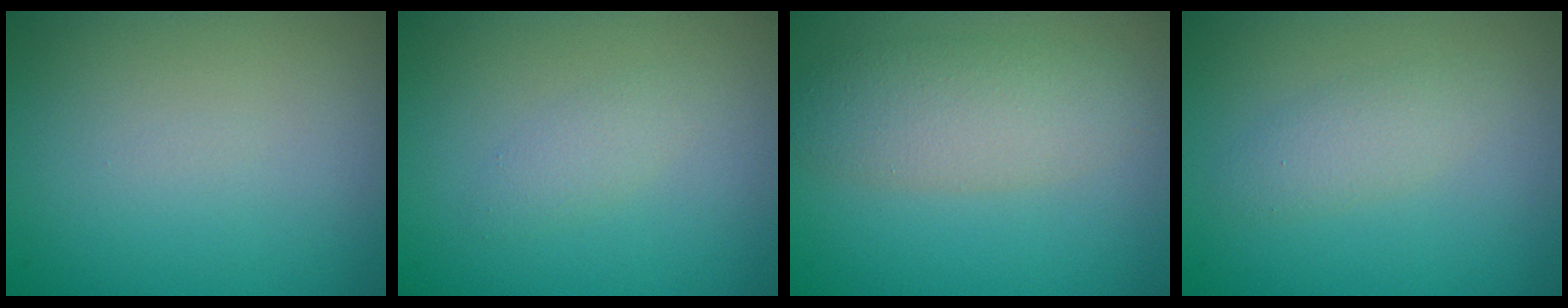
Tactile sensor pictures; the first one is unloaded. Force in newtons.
{"total": 1.3, "press": 1.3, "slide": 0.1}
{"total": 4.2, "press": 4.2, "slide": 0.1}
{"total": 1.9, "press": 1.9, "slide": 0.1}